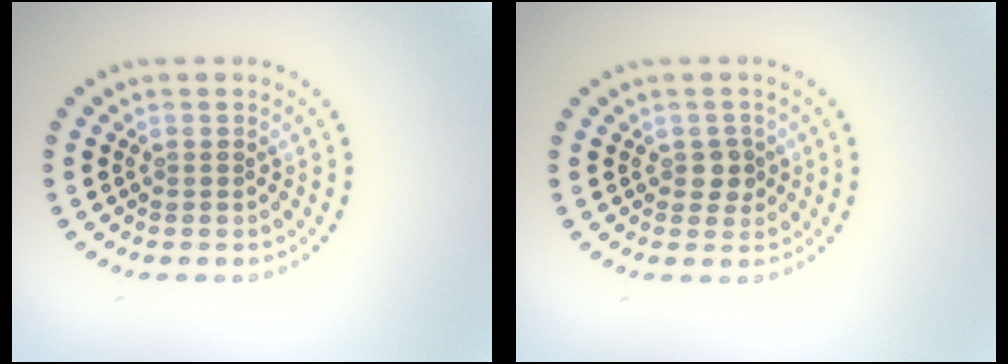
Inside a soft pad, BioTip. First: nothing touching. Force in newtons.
{"total": 1.6, "press": 1.5, "slide": 0.5}